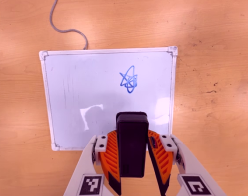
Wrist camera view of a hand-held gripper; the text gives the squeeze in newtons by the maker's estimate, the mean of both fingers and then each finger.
{"total": 6.3, "left": 4.8, "right": 7.8}